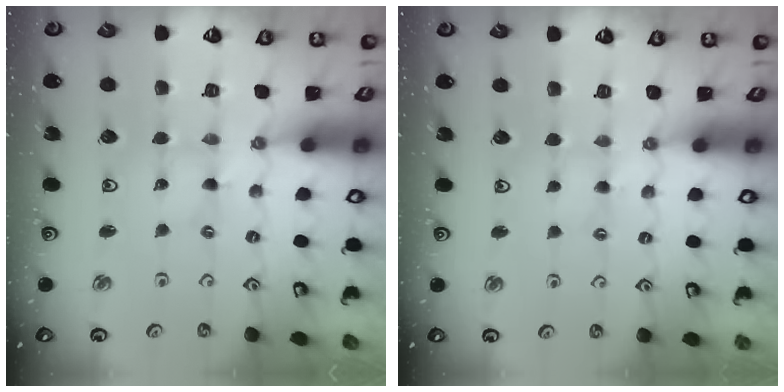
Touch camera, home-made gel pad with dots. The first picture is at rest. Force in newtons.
{"total": 2.7, "press": 2.6, "slide": 0.4}